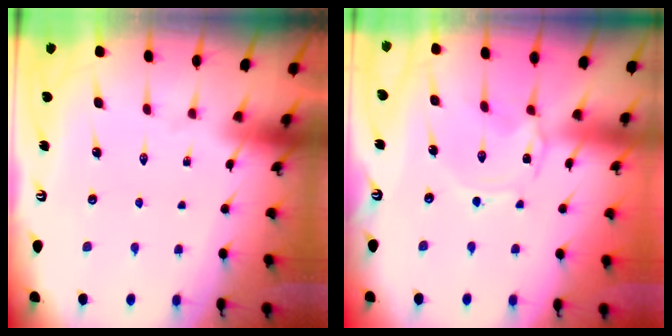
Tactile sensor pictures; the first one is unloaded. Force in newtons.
{"total": 0.5, "press": 0.5, "slide": 0.1}